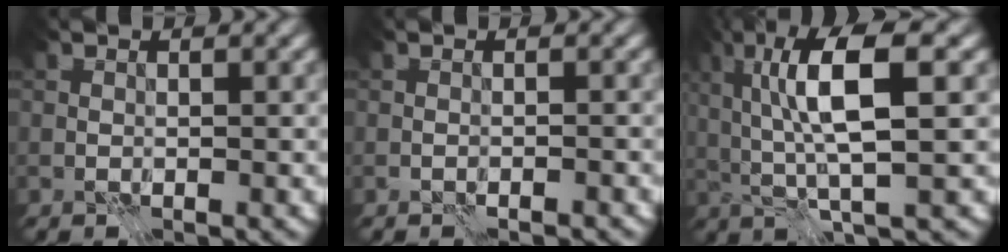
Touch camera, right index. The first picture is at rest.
{"total": 1.3, "force": [-1.2, 0.0, 0.4], "torque": [-0.002, -0.002, -0.024]}
{"total": 7.8, "force": [1.8, 2.2, 7.3], "torque": [-0.133, 0.005, 0.031]}